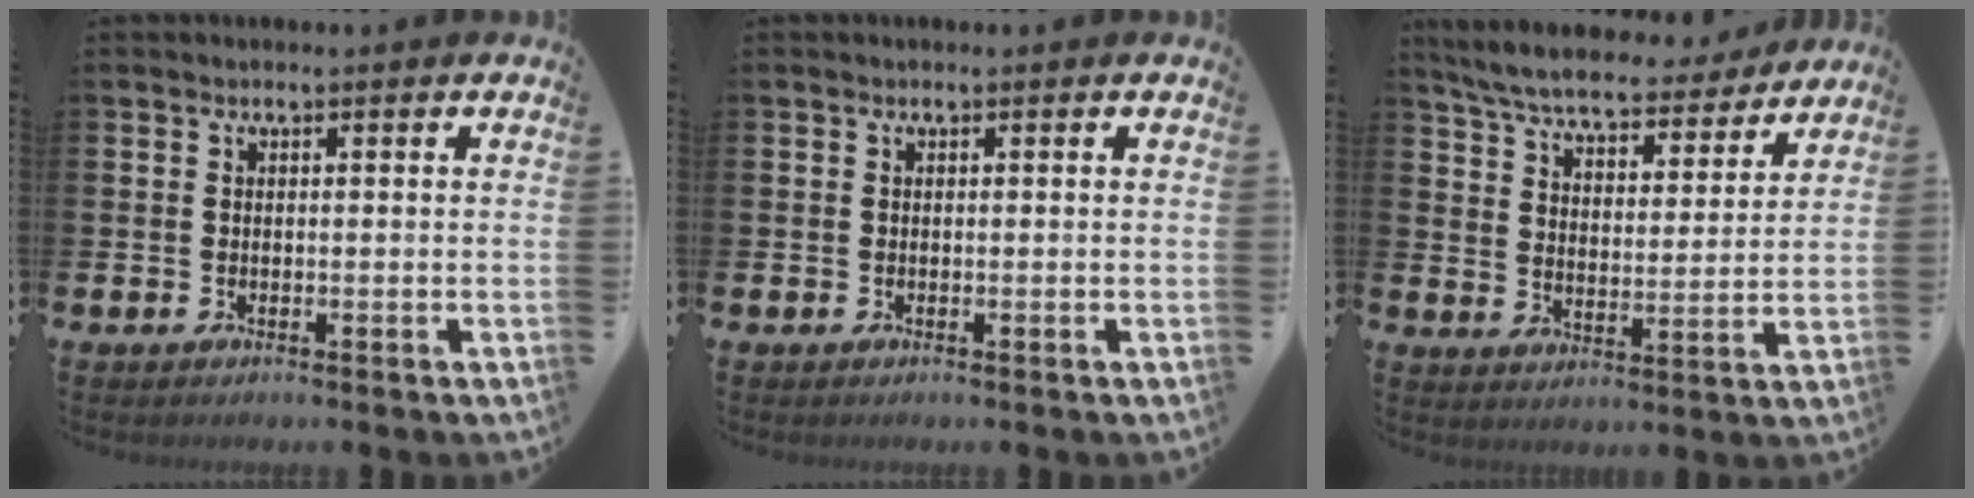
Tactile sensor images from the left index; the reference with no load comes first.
{"total": 0.0}
{"total": 7.0, "force": [6.6, 1.1, 2.0], "torque": [-0.073, -0.042, 0.114]}